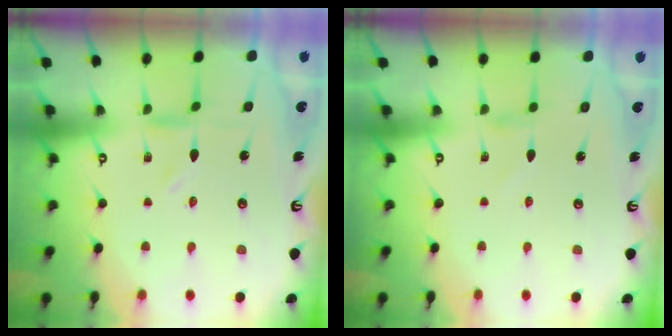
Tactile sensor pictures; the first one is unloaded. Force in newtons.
{"total": 1.4, "press": 1.4, "slide": 0.1}